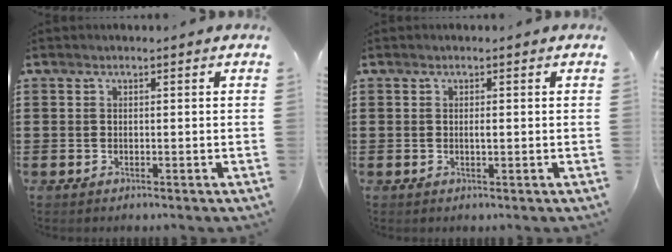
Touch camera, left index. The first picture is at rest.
{"total": 0.8, "force": [0.0, 0.1, 0.8], "torque": [-0.016, -0.002, 0.000]}